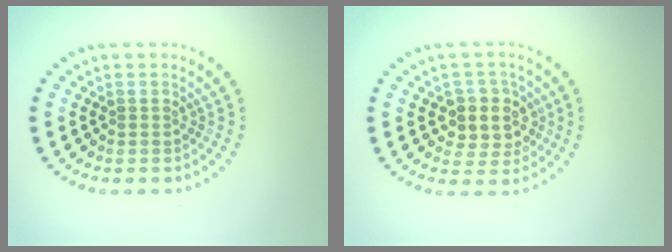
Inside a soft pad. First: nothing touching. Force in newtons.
{"total": 3.7, "press": 3.5, "slide": 1.3}